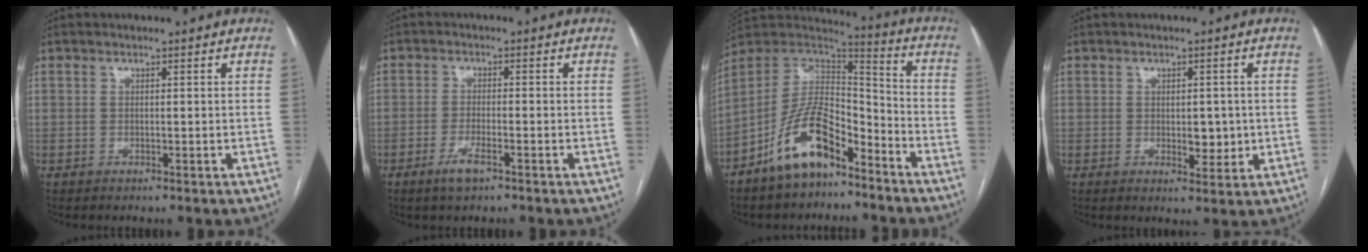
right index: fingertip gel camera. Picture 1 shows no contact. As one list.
[{"total": 3.4, "force": [-2.1, 0.7, 2.6], "torque": [-0.058, -0.003, -0.039]}, {"total": 13.9, "force": [-8.8, 5.7, 9.2], "torque": [-0.176, 0.023, -0.163]}, {"total": 3.8, "force": [-0.1, 2.0, 3.2], "torque": [-0.039, -0.004, 0.006]}]